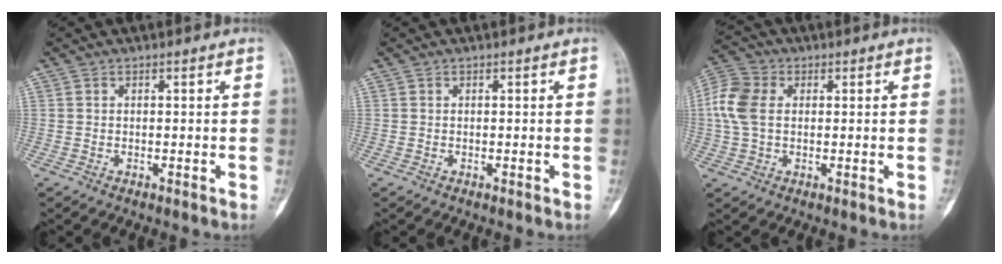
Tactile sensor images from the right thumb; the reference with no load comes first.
{"total": 0.0}
{"total": 8.6, "force": [1.2, 5.8, 6.2], "torque": [-0.149, 0.016, 0.019]}